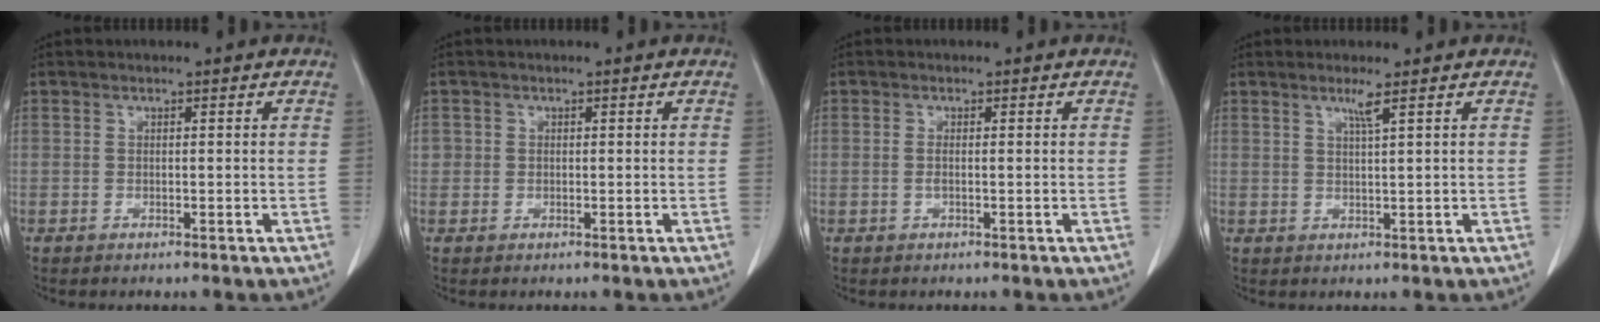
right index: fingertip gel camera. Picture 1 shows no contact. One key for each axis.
{"total": 1.3, "fx": 0.1, "fy": 1.3, "fz": 0.2, "tx": 0.005, "ty": 0.004, "tz": 0.000}
{"total": 1.0, "fx": -0.1, "fy": 0.2, "fz": 1.0, "tx": -0.021, "ty": -0.001, "tz": -0.002}
{"total": 1.9, "fx": 1.1, "fy": -0.6, "fz": 1.4, "tx": -0.032, "ty": -0.005, "tz": 0.024}